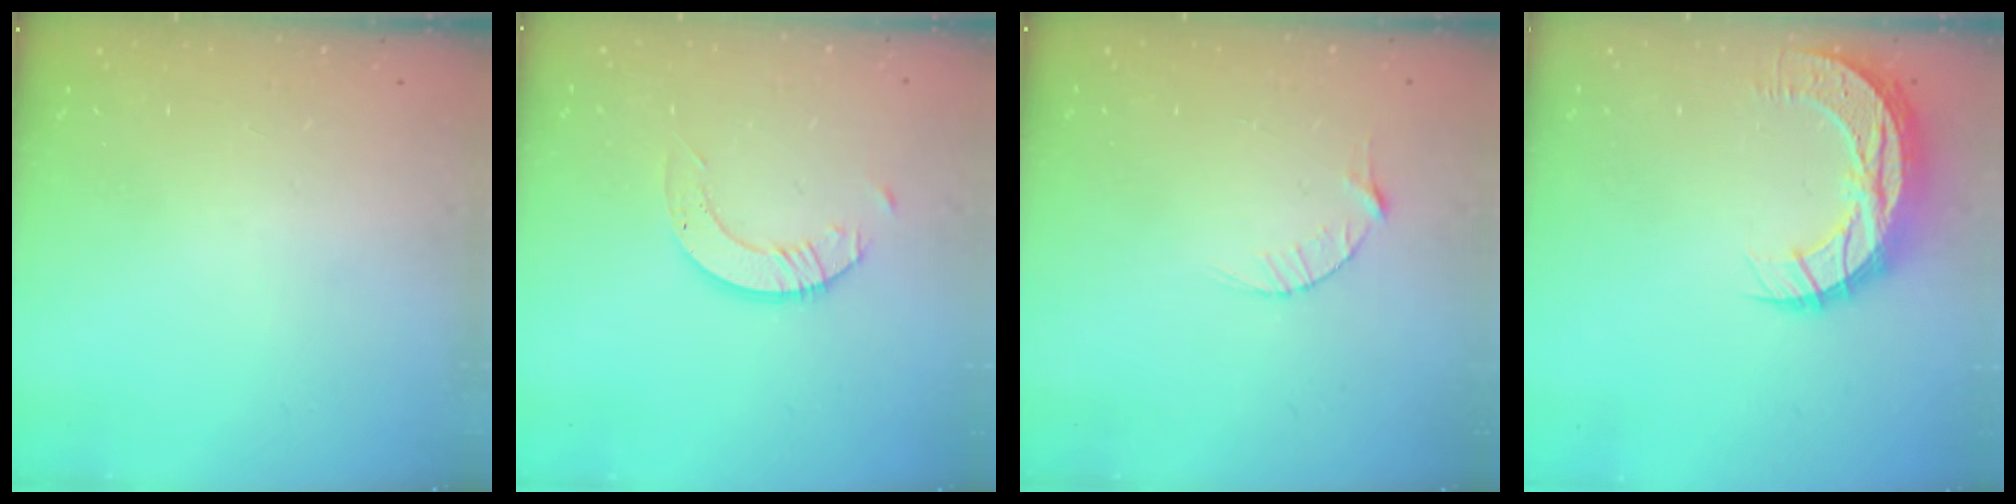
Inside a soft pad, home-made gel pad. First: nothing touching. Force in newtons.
{"total": 3.3, "press": 3.3, "slide": 0.2}
{"total": 3.4, "press": 3.4, "slide": 0.4}
{"total": 11.0, "press": 11.0, "slide": 0.8}